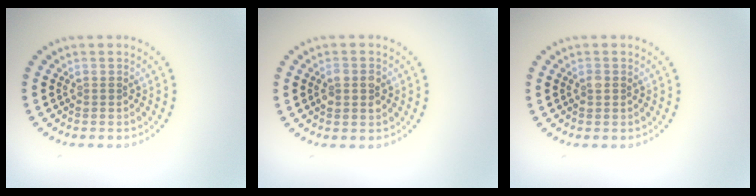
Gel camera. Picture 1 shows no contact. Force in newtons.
{"total": 2.3, "press": 2.3, "slide": 0.2}
{"total": 0.8, "press": 0.8, "slide": 0.1}